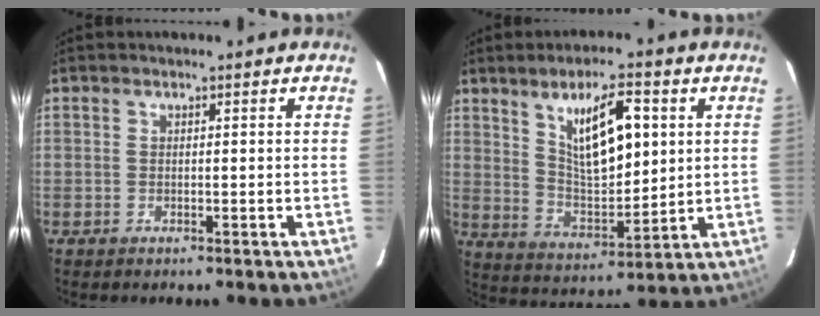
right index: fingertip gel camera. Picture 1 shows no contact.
{"total": 12.9, "force": [4.9, 4.9, 11.0], "torque": [-0.187, 0.001, 0.102]}